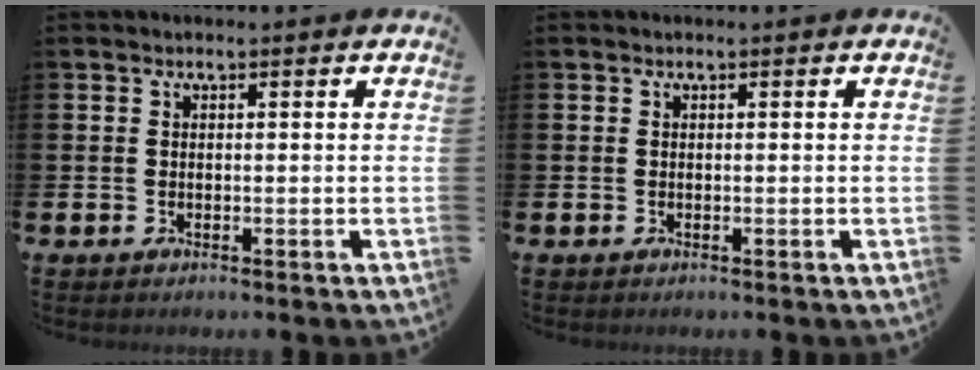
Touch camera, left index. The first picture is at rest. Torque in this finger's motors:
{"motor_torque": [-0.01, 0.00, 0.00, 0.00]}